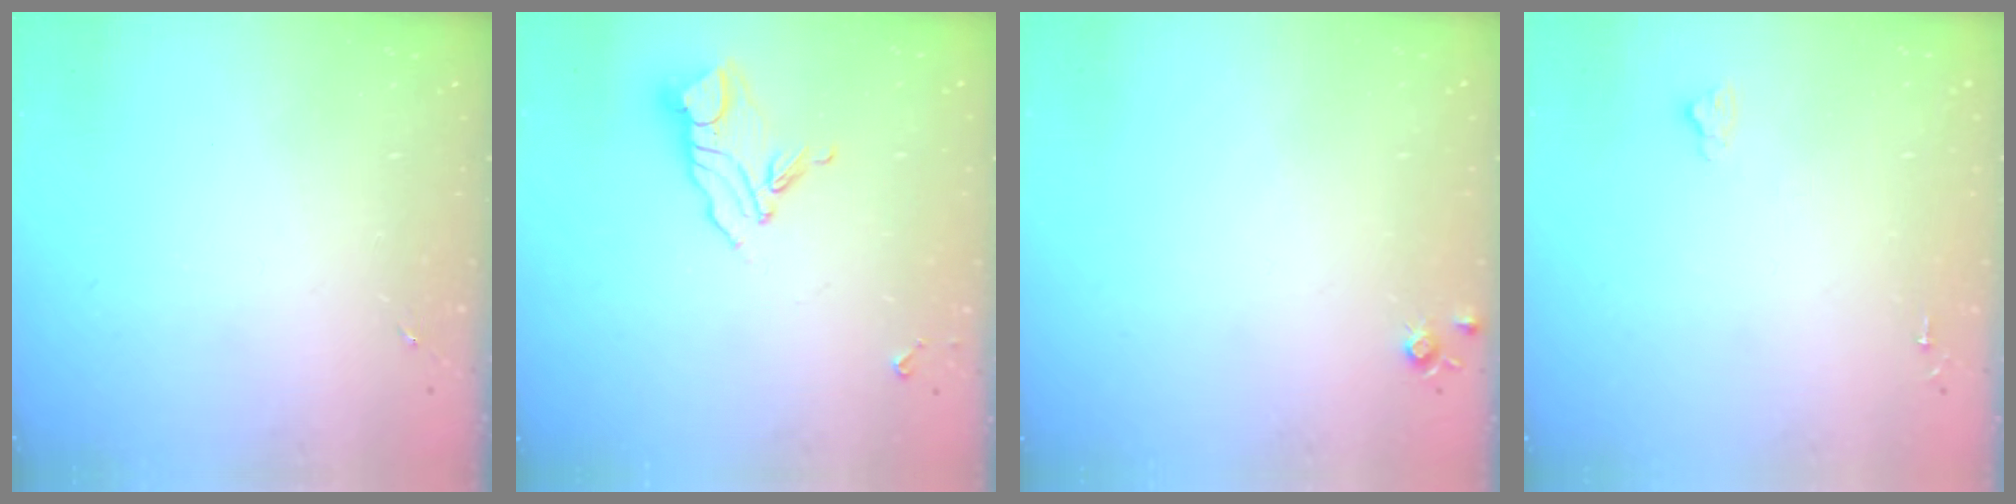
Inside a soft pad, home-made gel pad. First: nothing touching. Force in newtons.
{"total": 10.7, "press": 10.6, "slide": 1.0}
{"total": 5.1, "press": 5.1, "slide": 0.7}
{"total": 2.6, "press": 2.5, "slide": 0.3}